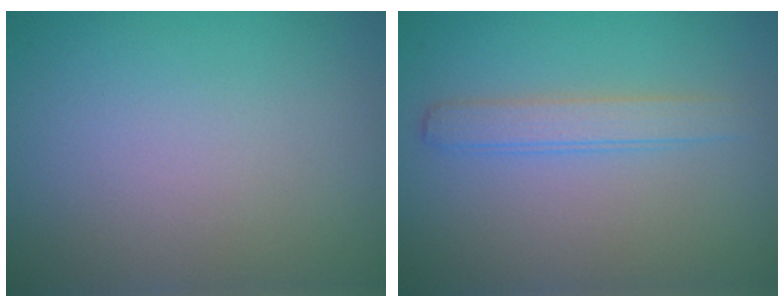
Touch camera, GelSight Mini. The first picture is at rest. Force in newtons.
{"total": 2.1, "press": 2.1, "slide": 0.1}